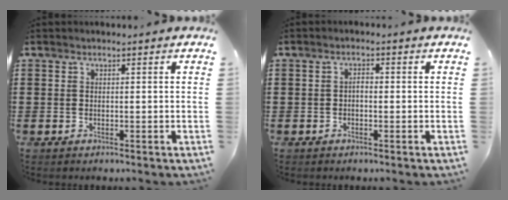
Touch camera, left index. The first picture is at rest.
{"total": 1.3, "force": [-0.4, 0.6, 1.0], "torque": [-0.022, 0.002, -0.010]}